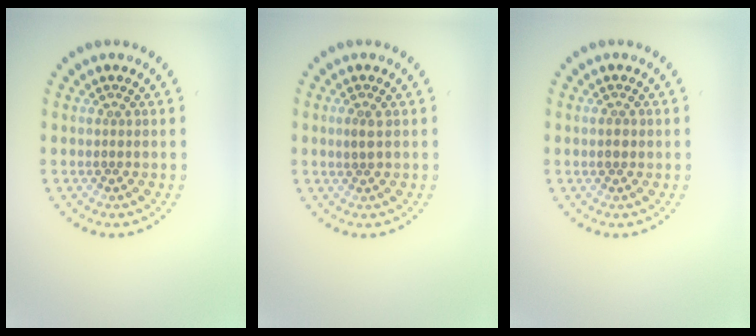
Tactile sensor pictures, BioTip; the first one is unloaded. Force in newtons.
{"total": 1.2, "press": 1.0, "slide": 0.5}
{"total": 1.1, "press": 1.1, "slide": 0.1}